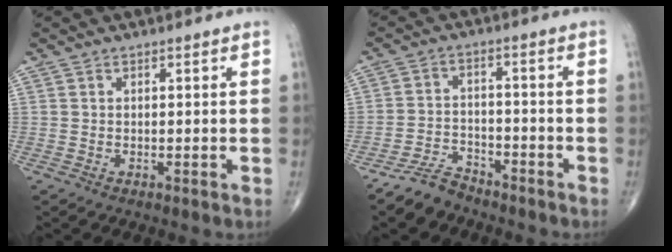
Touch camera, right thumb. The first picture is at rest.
{"total": 5.5, "force": [-4.9, 2.4, 1.0], "torque": [-0.012, 0.028, -0.096]}